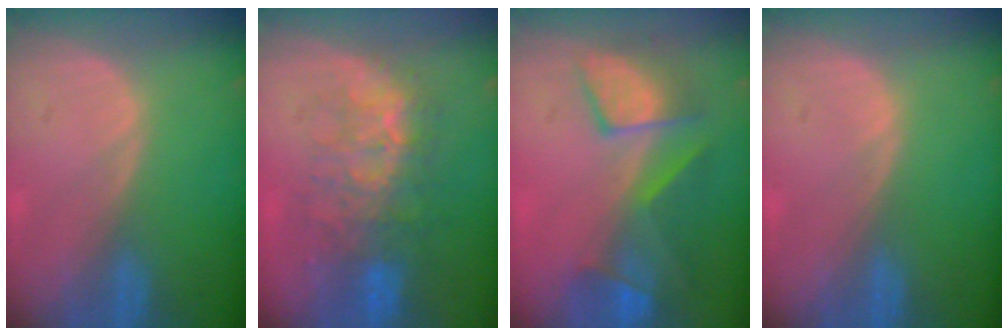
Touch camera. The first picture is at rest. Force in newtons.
{"total": 8.9, "press": 8.5, "slide": 2.8}
{"total": 8.8, "press": 8.2, "slide": 3.0}
{"total": 0.0}